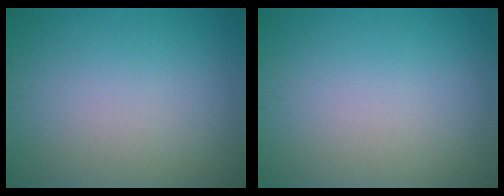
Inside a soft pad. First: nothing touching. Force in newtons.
{"total": 0.0}